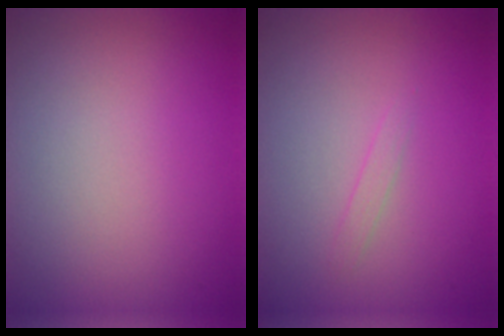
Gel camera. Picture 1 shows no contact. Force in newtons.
{"total": 0.7, "press": 0.7, "slide": 0.0}